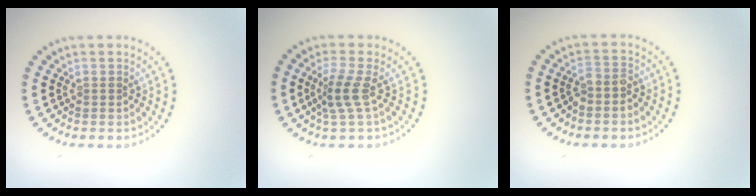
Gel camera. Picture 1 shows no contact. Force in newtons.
{"total": 2.3, "press": 1.8, "slide": 1.5}
{"total": 1.7, "press": 1.5, "slide": 0.8}